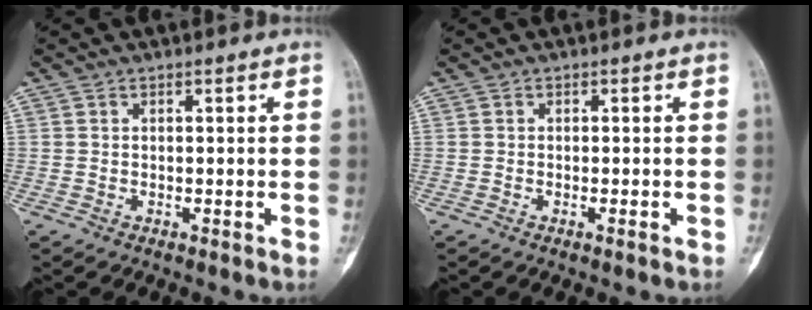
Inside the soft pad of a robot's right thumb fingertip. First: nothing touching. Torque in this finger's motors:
{"motor_torque": [-0.32, -0.10, -0.10, -0.02, -0.03]}